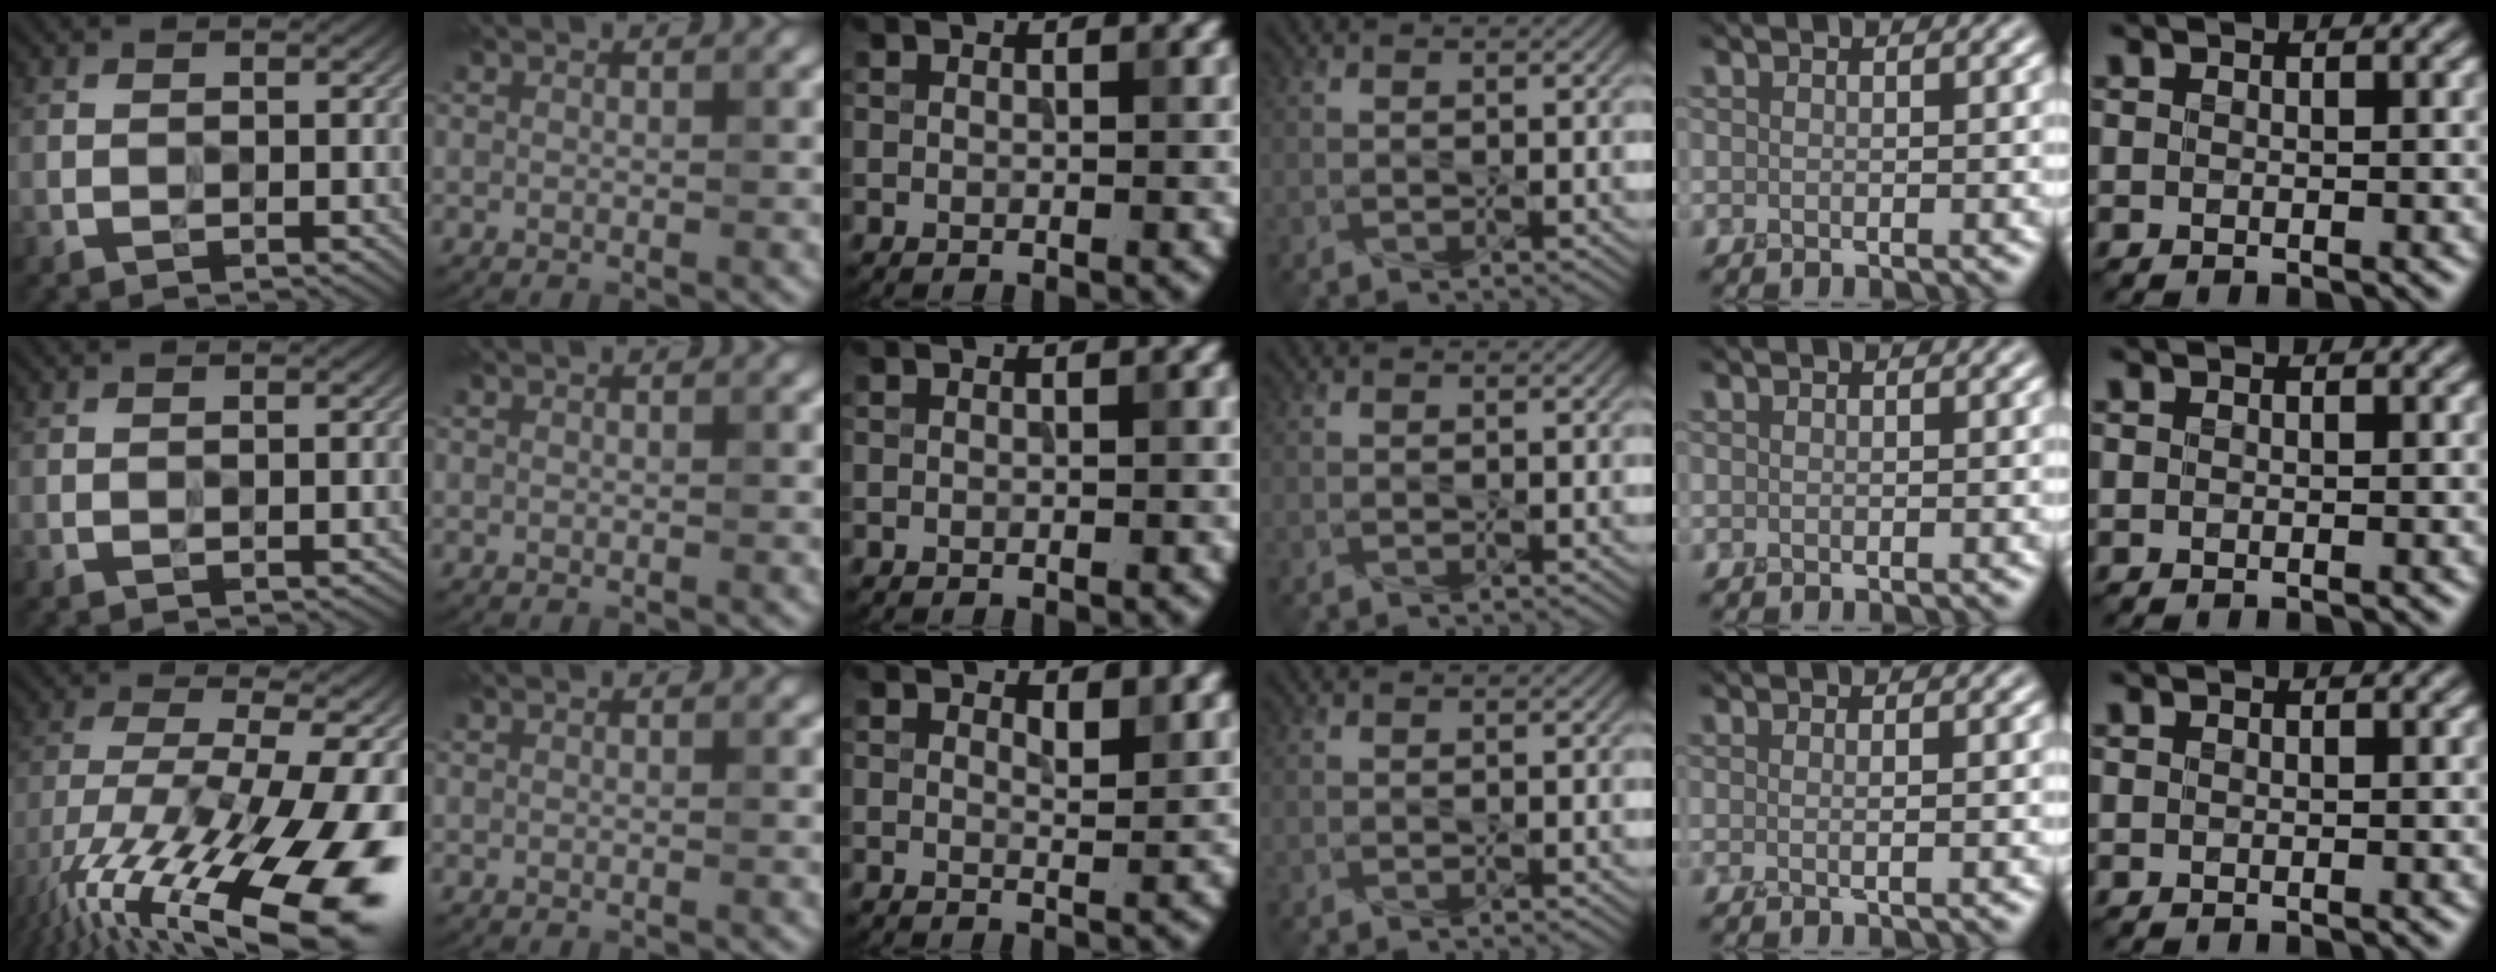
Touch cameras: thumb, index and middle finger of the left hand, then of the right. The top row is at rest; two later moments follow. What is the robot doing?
{"motion": "screw", "object": "organic brewed tea cap"}